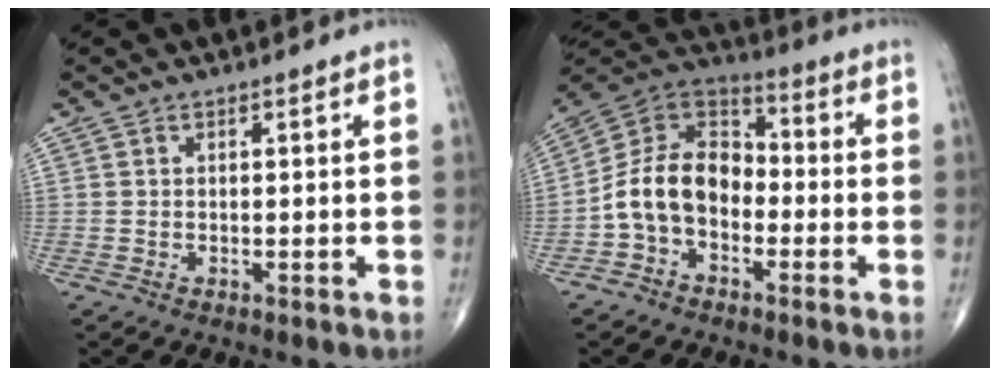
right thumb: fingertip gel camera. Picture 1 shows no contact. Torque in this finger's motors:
{"motor_torque": [0.22, 0.21, 0.70, -0.41, 0.31]}